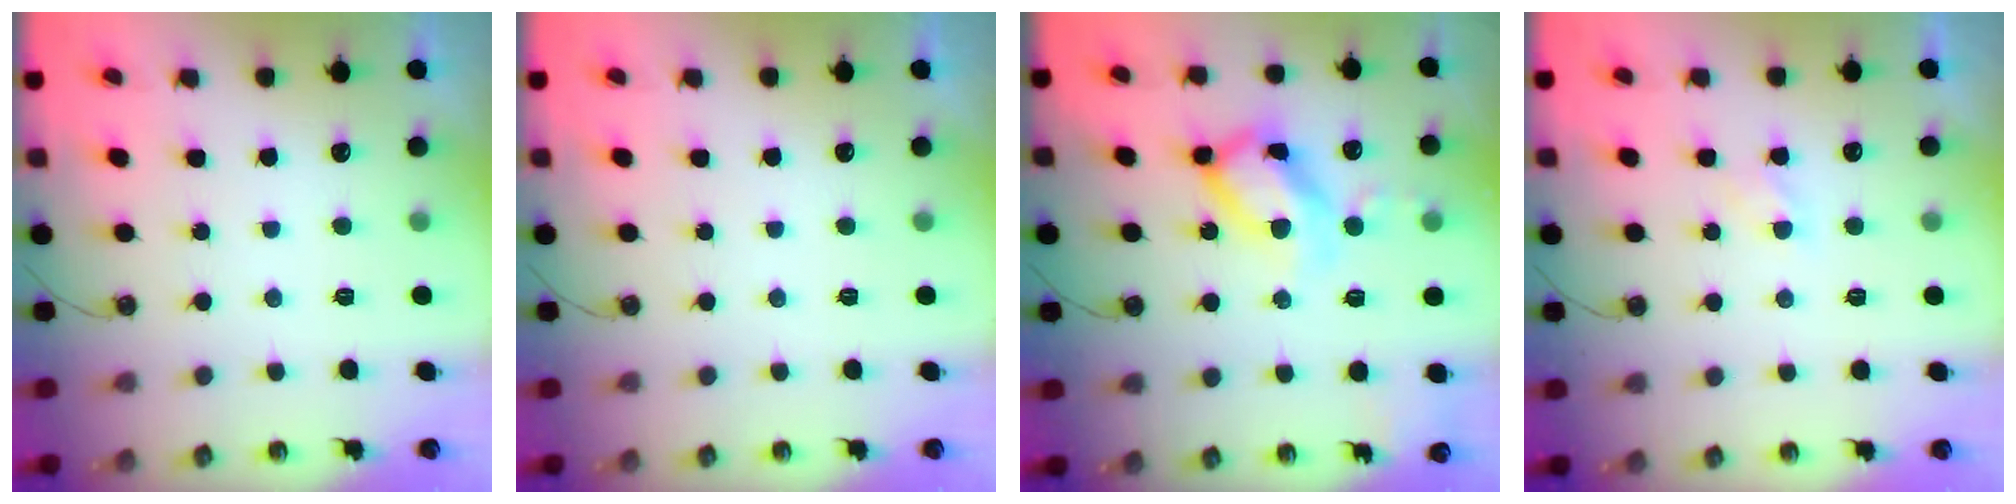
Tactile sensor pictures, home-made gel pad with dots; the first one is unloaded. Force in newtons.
{"total": 0.0}
{"total": 15.9, "press": 15.9, "slide": 1.3}
{"total": 2.4, "press": 2.4, "slide": 0.3}